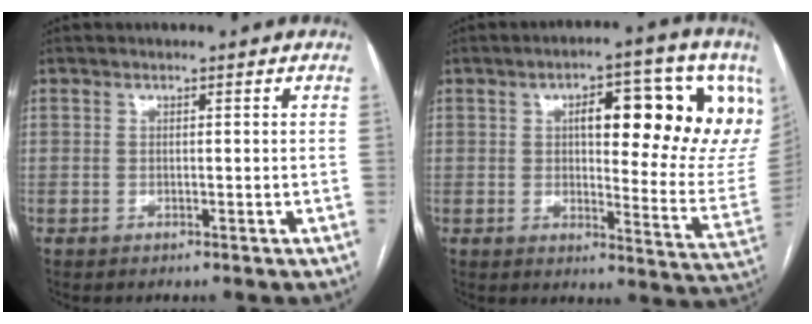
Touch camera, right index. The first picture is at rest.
{"total": 20.4, "force": [7.8, 5.6, 18.0], "torque": [-0.207, 0.015, 0.104]}